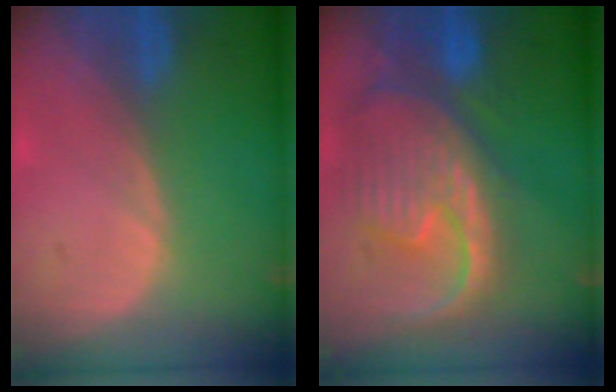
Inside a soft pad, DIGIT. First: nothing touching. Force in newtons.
{"total": 12.5, "press": 10.7, "slide": 6.5}